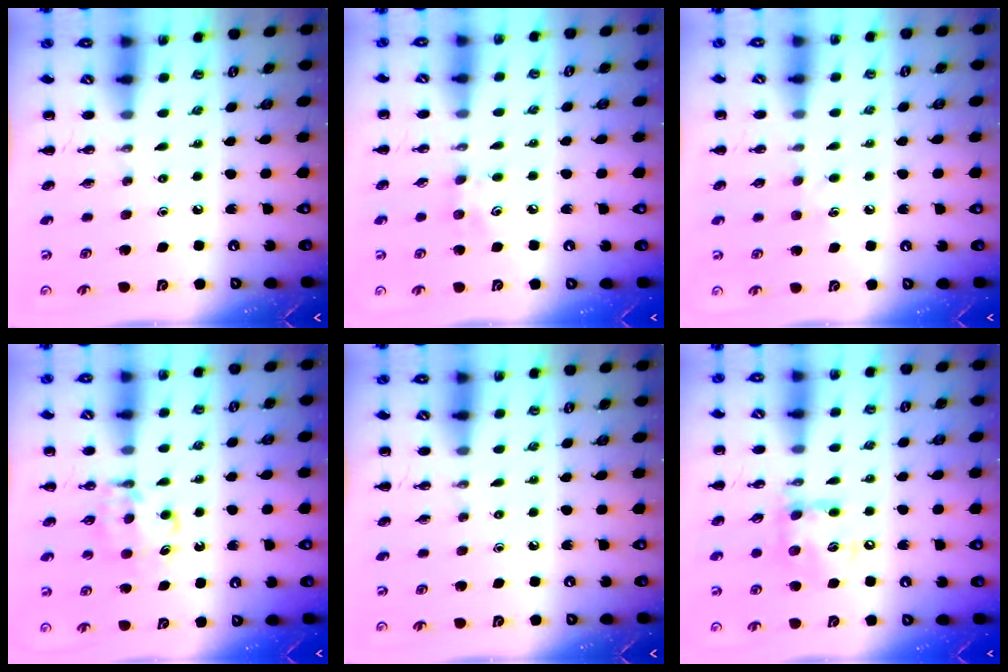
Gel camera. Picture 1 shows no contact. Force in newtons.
{"total": 5.0, "press": 4.8, "slide": 1.4}
{"total": 4.4, "press": 4.2, "slide": 1.4}
{"total": 5.7, "press": 5.5, "slide": 1.5}
{"total": 0.0}
{"total": 12.1, "press": 11.9, "slide": 1.9}